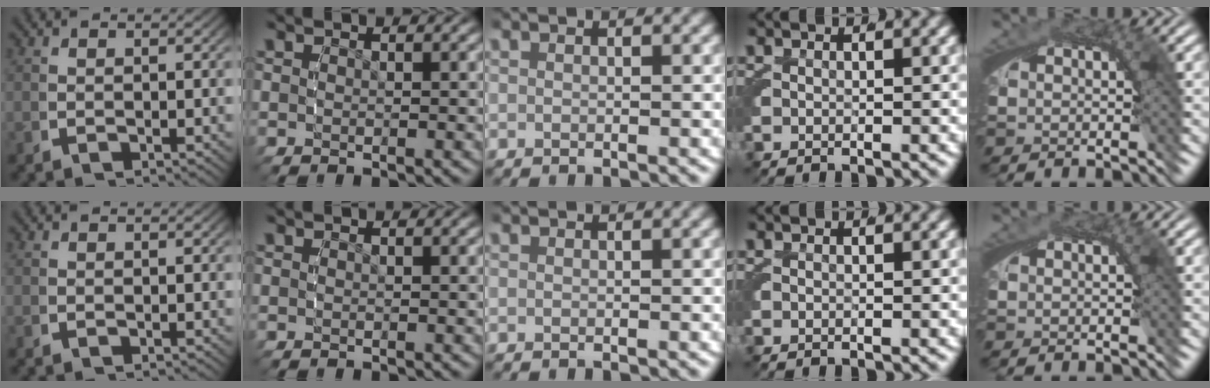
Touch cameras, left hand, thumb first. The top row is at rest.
{}